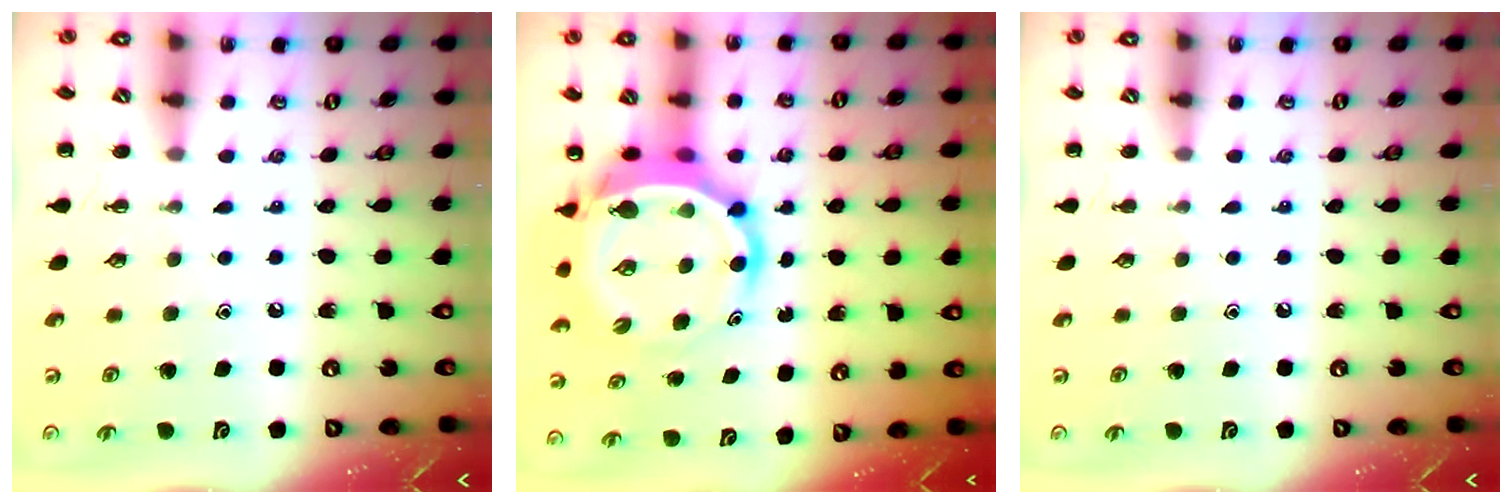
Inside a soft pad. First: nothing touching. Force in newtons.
{"total": 8.5, "press": 8.1, "slide": 2.5}
{"total": 0.0}